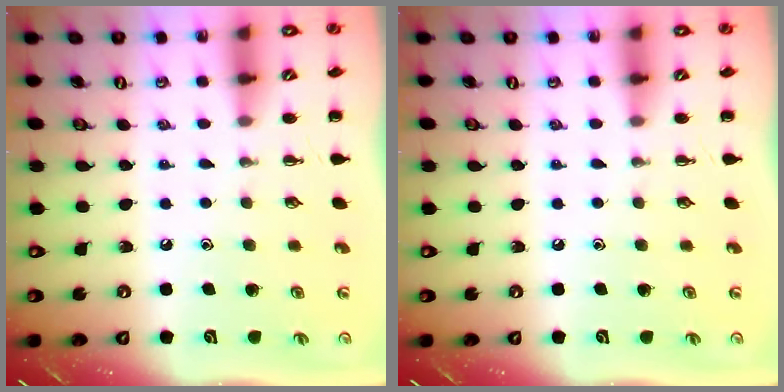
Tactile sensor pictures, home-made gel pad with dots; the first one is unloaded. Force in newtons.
{"total": 0.0}